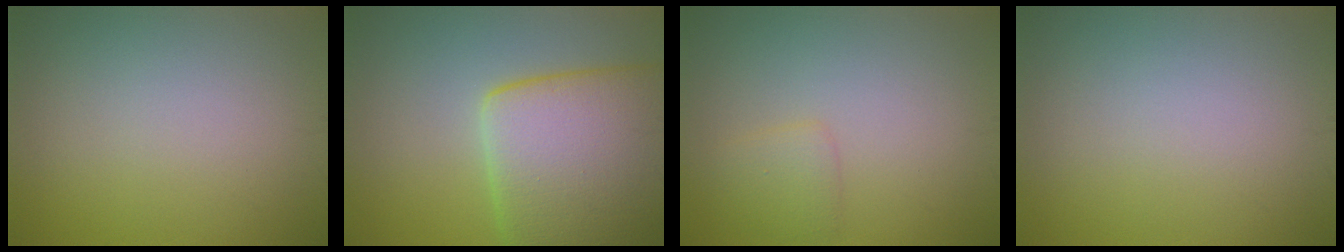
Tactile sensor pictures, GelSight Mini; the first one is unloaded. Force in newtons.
{"total": 12.0, "press": 11.9, "slide": 0.5}
{"total": 1.6, "press": 1.6, "slide": 0.0}
{"total": 0.0}